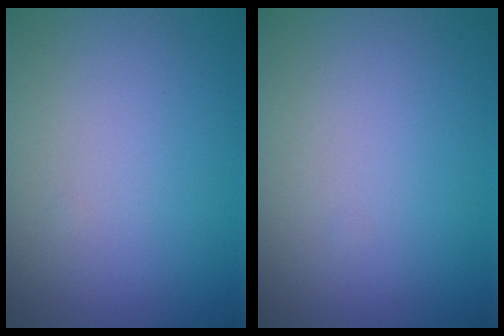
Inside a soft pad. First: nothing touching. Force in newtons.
{"total": 0.0}